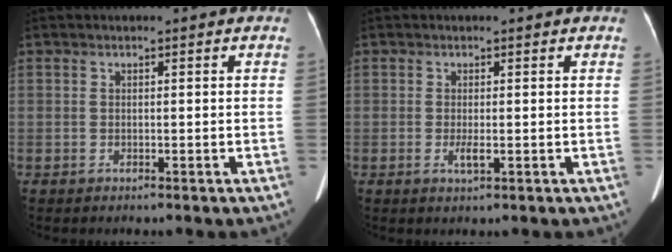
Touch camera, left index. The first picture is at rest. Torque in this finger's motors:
{"motor_torque": [0.32, 0.11, 0.27, 0.07]}